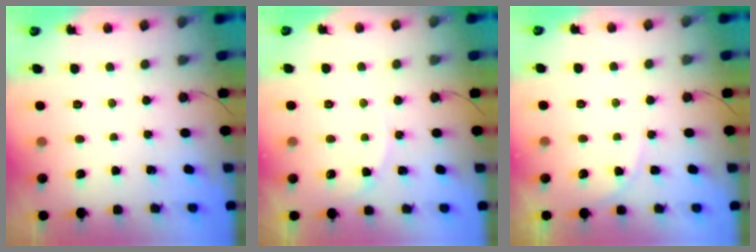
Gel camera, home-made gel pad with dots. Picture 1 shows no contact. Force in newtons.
{"total": 4.5, "press": 4.5, "slide": 0.6}
{"total": 6.9, "press": 6.9, "slide": 0.6}